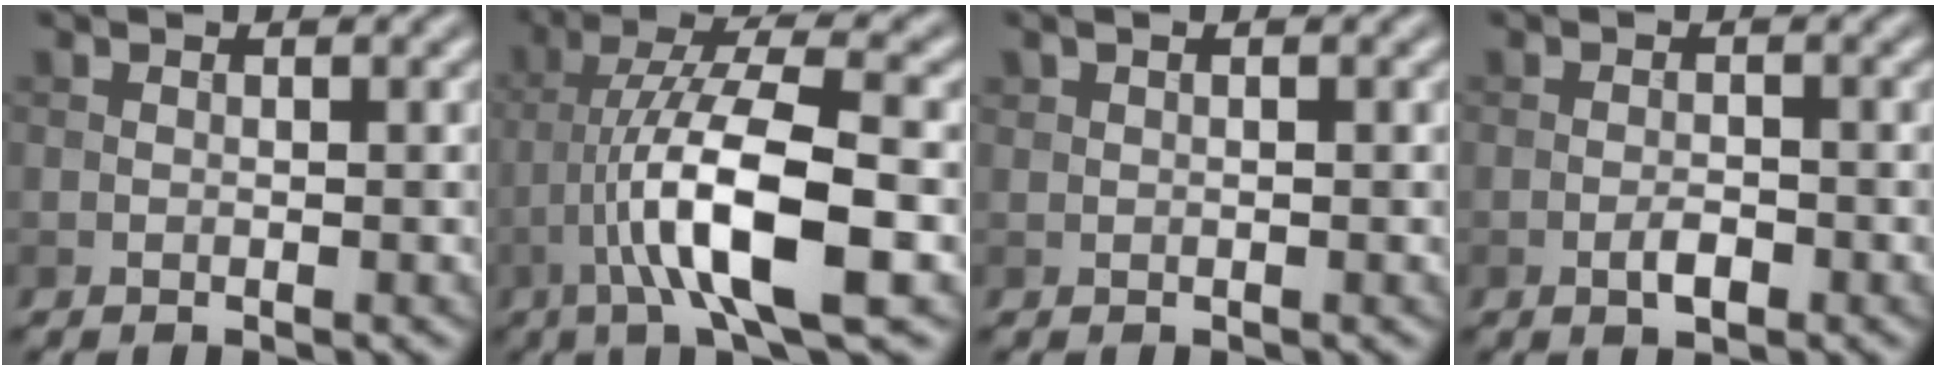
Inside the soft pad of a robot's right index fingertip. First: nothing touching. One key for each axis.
{"total": 10.1, "fx": -3.3, "fy": 2.3, "fz": 9.2, "tx": -0.157, "ty": 0.021, "tz": -0.062}
{"total": 0.6, "fx": 0.2, "fy": 0.2, "fz": 0.5, "tx": -0.012, "ty": 0.004, "tz": 0.003}
{"total": 1.8, "fx": -0.9, "fy": 0.7, "fz": 1.4, "tx": -0.023, "ty": 0.001, "tz": -0.018}